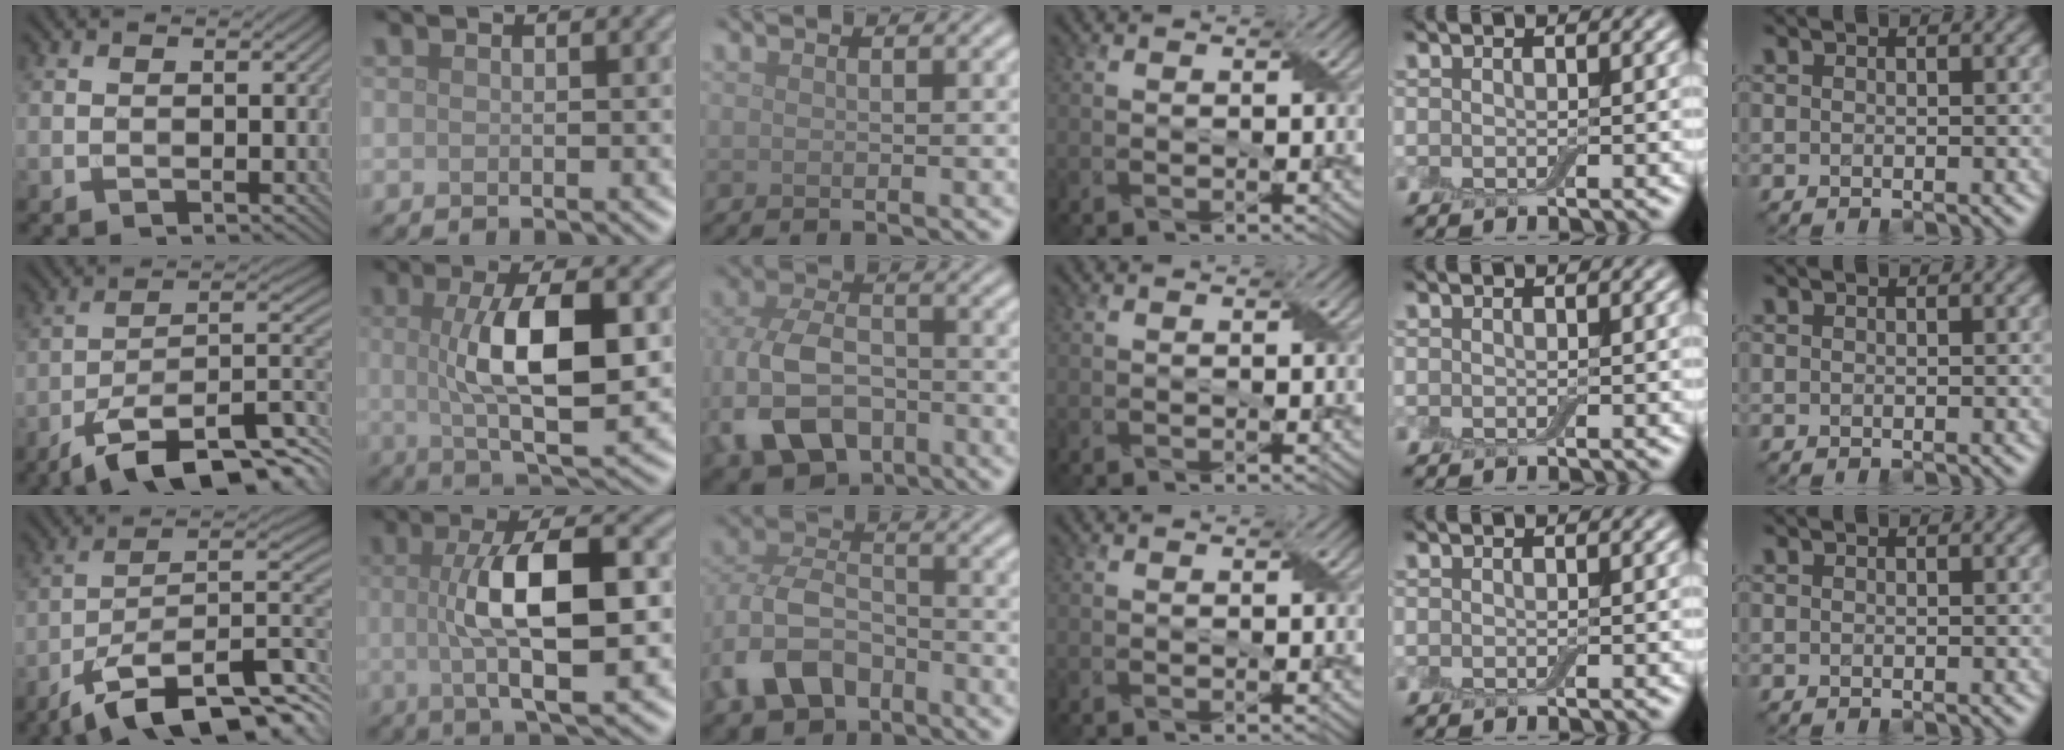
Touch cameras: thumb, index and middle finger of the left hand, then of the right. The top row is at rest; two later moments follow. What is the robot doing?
{"motion": "wrap", "object": "adhesive wrap"}